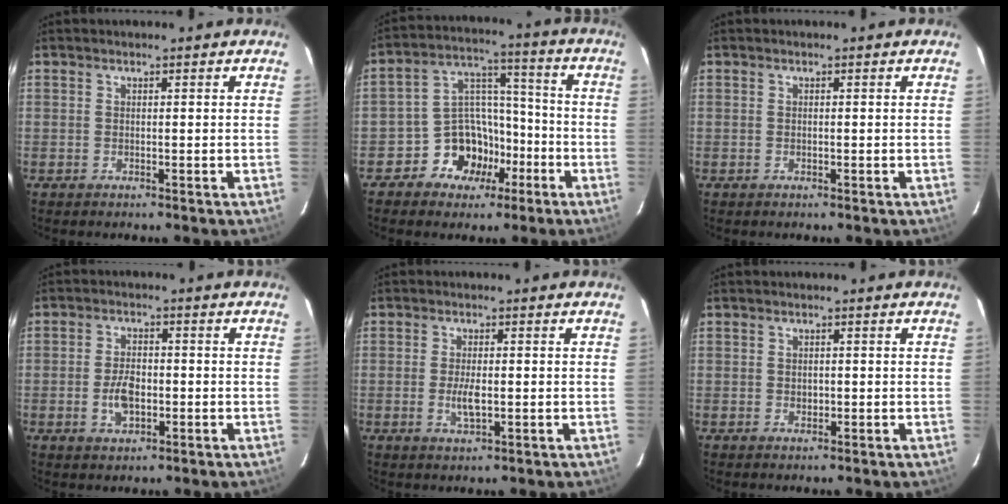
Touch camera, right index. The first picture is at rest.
{"total": 10.5, "force": [-5.6, 8.1, 3.5], "torque": [-0.066, 0.044, -0.085]}
{"total": 0.0}
{"total": 5.3, "force": [-1.2, 3.2, 4.0], "torque": [-0.076, 0.005, -0.016]}
{"total": 3.7, "force": [-0.6, 1.5, 3.4], "torque": [-0.063, -0.004, -0.008]}
{"total": 1.1, "force": [-0.1, 0.9, 0.6], "torque": [-0.007, 0.003, -0.001]}